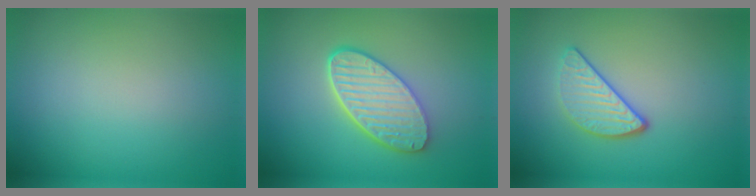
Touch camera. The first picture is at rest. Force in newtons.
{"total": 5.5, "press": 4.4, "slide": 3.3}
{"total": 3.0, "press": 2.5, "slide": 1.6}